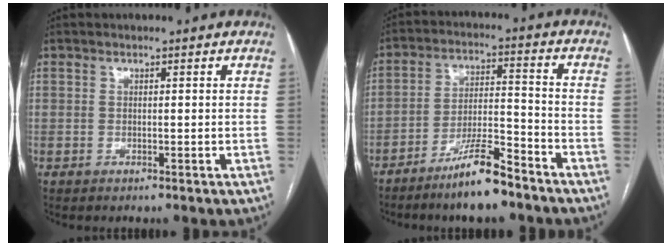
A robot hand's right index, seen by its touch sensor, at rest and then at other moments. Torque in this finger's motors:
{"motor_torque": [0.97, -0.68, 0.61, 0.13]}